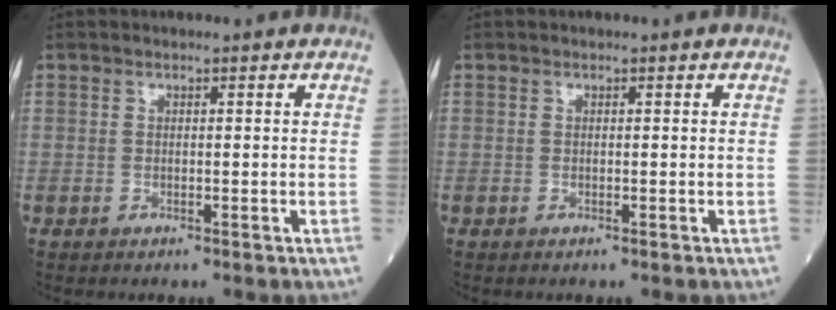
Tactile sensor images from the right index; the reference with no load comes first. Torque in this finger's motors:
{"motor_torque": [0.00, 0.00, 0.00, 0.00]}